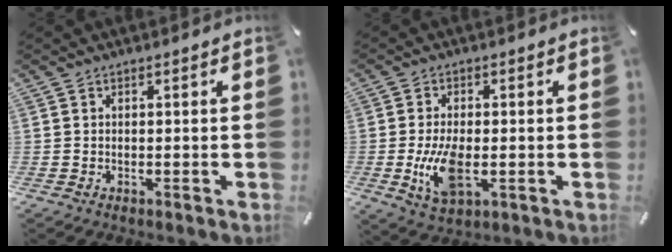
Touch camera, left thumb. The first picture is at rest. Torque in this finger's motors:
{"motor_torque": [0.18, 0.19, 0.44, 0.43, 0.08]}